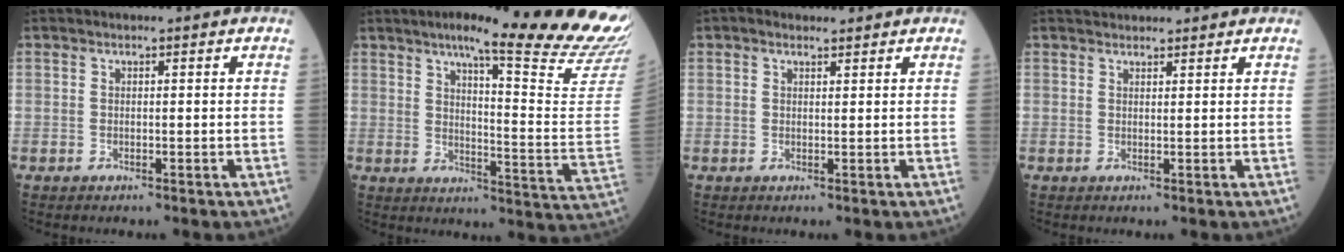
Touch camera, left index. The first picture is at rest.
{"total": 22.5, "force": [19.3, -1.2, 11.6], "torque": [-0.163, -0.094, 0.232]}
{"total": 2.0, "force": [1.5, 0.9, 0.9], "torque": [-0.025, 0.016, 0.023]}
{"total": 4.2, "force": [4.0, 0.9, 0.9], "torque": [-0.012, 0.033, 0.056]}